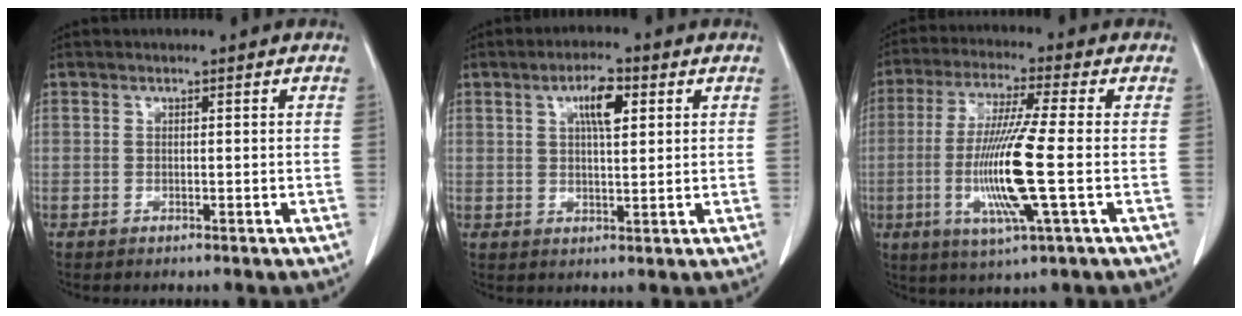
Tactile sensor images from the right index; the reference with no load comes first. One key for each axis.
{"total": 5.5, "fx": 2.1, "fy": 1.5, "fz": 4.8, "tx": -0.084, "ty": 0.004, "tz": 0.035}
{"total": 12.9, "fx": -2.2, "fy": -0.4, "fz": 12.7, "tx": -0.260, "ty": -0.017, "tz": -0.050}